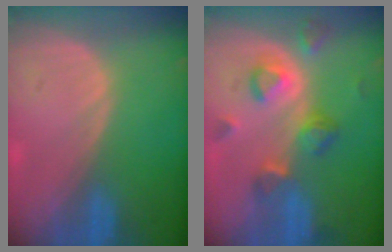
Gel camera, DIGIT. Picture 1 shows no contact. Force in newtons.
{"total": 7.1, "press": 6.9, "slide": 1.6}